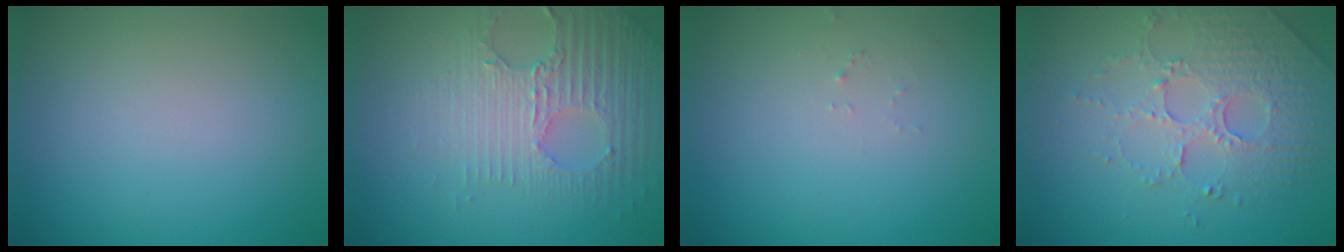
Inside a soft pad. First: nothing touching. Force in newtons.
{"total": 3.8, "press": 3.7, "slide": 0.8}
{"total": 0.7, "press": 0.7, "slide": 0.1}
{"total": 5.0, "press": 3.5, "slide": 3.6}